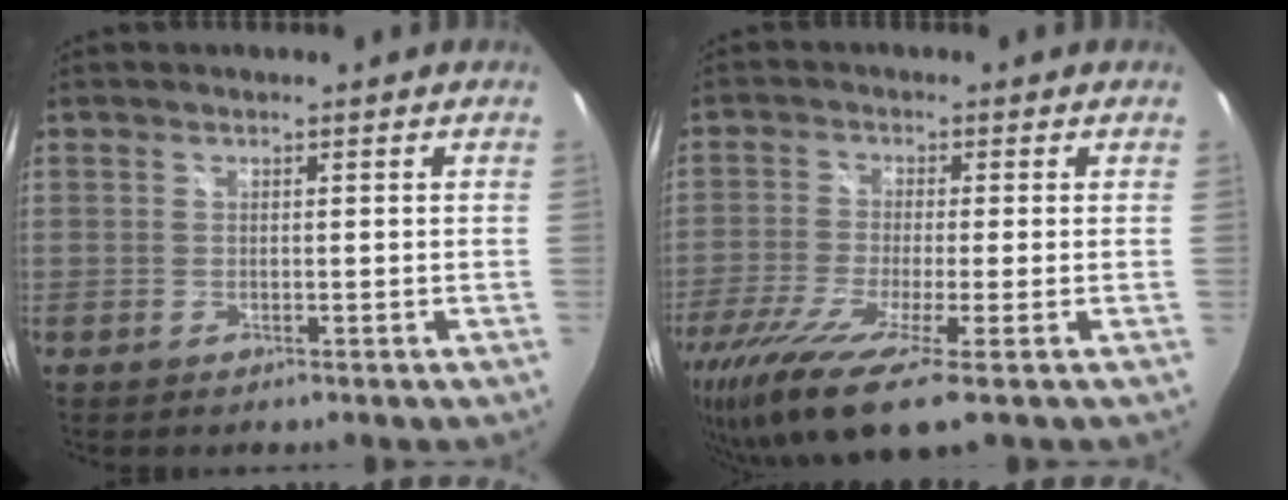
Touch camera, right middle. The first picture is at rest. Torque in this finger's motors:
{"motor_torque": [1.40, -0.74, 0.48, 0.18]}